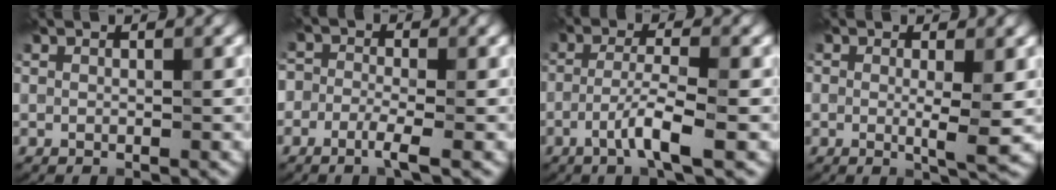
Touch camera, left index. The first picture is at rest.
{"total": 2.1, "force": [-1.2, 0.8, 1.6], "torque": [-0.032, 0.001, -0.030]}
{"total": 3.8, "force": [-1.5, 0.4, 3.4], "torque": [-0.064, 0.008, -0.036]}
{"total": 2.8, "force": [0.0, 0.5, 2.8], "torque": [-0.043, -0.010, -0.001]}